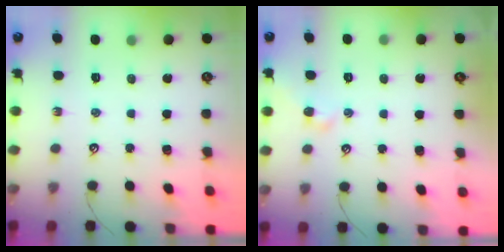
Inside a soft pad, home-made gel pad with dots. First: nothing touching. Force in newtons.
{"total": 1.8, "press": 1.8, "slide": 0.3}